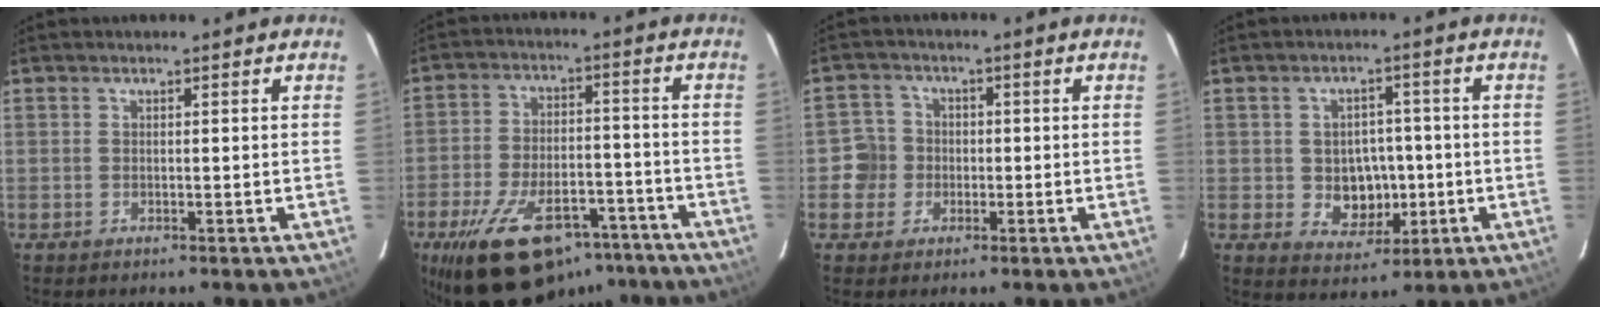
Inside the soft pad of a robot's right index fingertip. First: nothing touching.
{"total": 22.0, "force": [-15.0, 10.4, 12.3], "torque": [-0.233, -0.006, -0.217]}
{"total": 5.0, "force": [-1.0, 4.8, 0.6], "torque": [-0.007, 0.013, -0.020]}
{"total": 7.4, "force": [-1.1, 6.3, 3.7], "torque": [-0.074, 0.006, 0.001]}